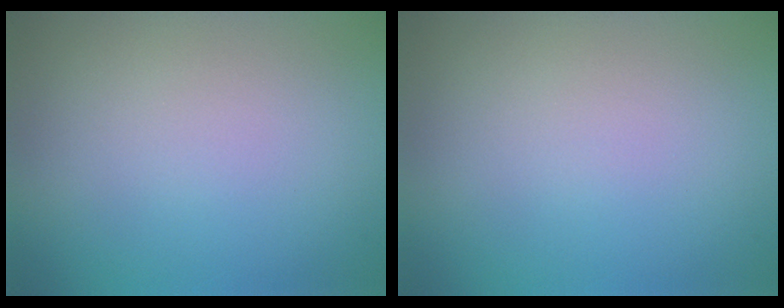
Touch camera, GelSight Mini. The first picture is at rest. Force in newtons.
{"total": 0.0}